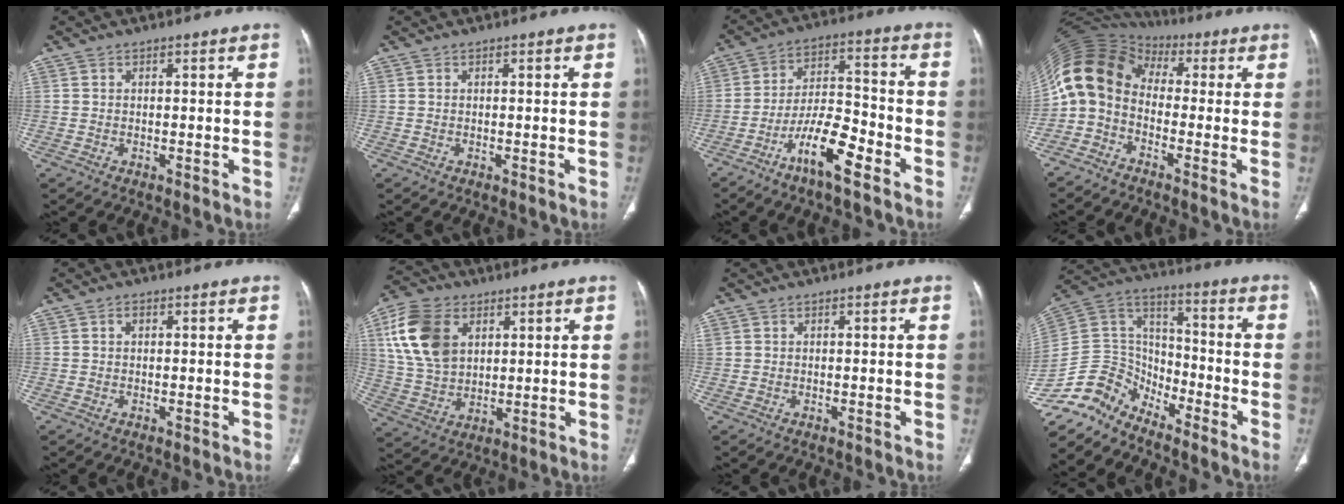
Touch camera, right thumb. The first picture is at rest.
{"total": 0.0}
{"total": 11.3, "force": [-6.7, 3.2, 8.5], "torque": [-0.156, 0.049, -0.121]}
{"total": 11.2, "force": [-1.5, 8.7, 6.9], "torque": [-0.127, 0.062, -0.047]}
{"total": 0.9, "force": [0.3, 0.6, 0.6], "torque": [-0.007, 0.003, 0.004]}
{"total": 14.4, "force": [5.1, 9.9, 9.2], "torque": [-0.168, -0.008, 0.102]}
{"total": 0.0}
{"total": 12.6, "force": [-10.9, 5.7, 2.5], "torque": [-0.045, 0.099, -0.221]}